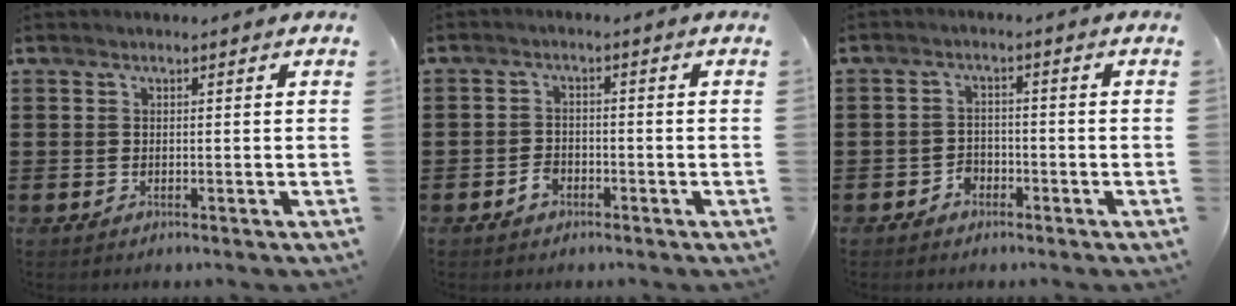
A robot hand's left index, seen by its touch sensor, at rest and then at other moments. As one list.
[{"total": 2.1, "force": [-1.4, 1.4, 0.9], "torque": [-0.021, 0.001, -0.027]}, {"total": 2.1, "force": [-1.7, 1.2, 0.4], "torque": [-0.015, 0.003, -0.038]}]